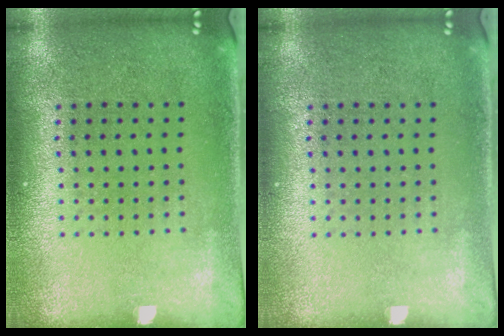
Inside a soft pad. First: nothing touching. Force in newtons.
{"total": 0.0}